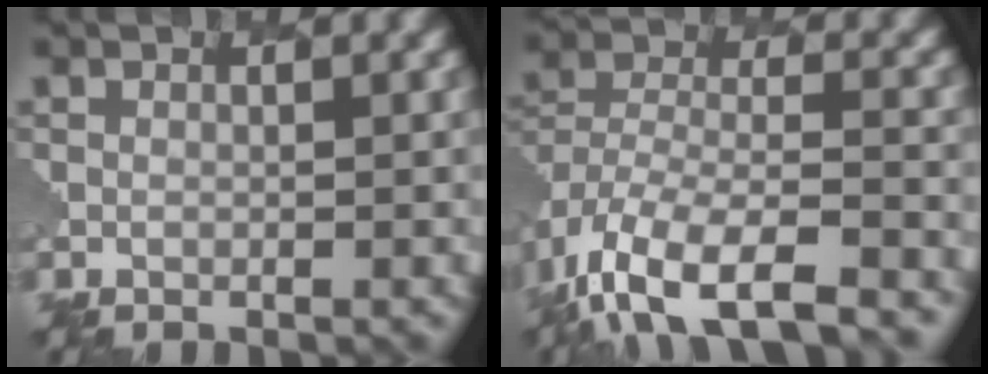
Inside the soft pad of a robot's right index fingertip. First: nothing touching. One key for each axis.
{"total": 11.7, "fx": -7.8, "fy": 4.9, "fz": 7.2, "tx": -0.149, "ty": -0.011, "tz": -0.124}